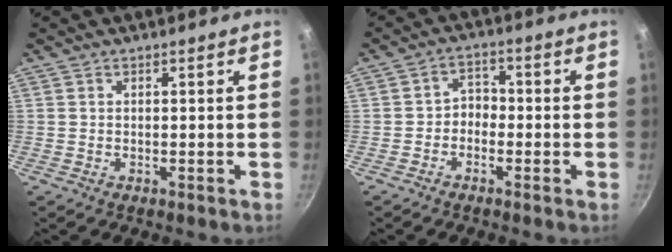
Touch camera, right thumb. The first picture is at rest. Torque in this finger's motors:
{"motor_torque": [-0.12, 0.32, -0.34, 0.19, 0.05]}